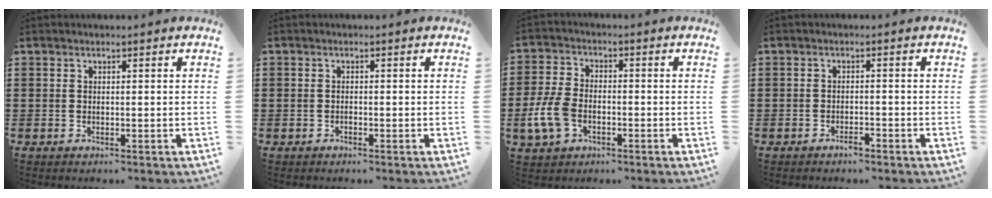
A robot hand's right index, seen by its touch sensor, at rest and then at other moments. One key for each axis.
{"total": 0.6, "fx": -0.3, "fy": 0.5, "fz": 0.2, "tx": -0.004, "ty": 0.003, "tz": -0.008}
{"total": 6.1, "fx": -2.1, "fy": 3.8, "fz": 4.3, "tx": -0.116, "ty": -0.004, "tz": -0.046}
{"total": 1.3, "fx": -1.2, "fy": 0.3, "fz": 0.6, "tx": -0.014, "ty": -0.004, "tz": -0.021}